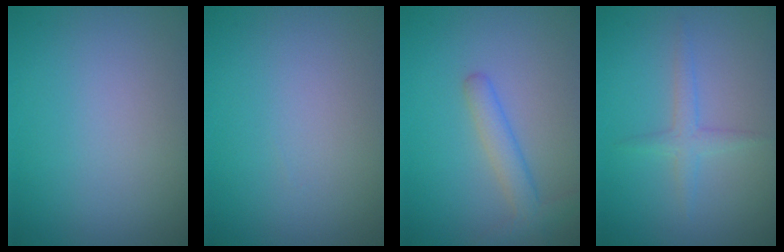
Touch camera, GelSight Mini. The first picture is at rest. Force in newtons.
{"total": 0.0}
{"total": 2.6, "press": 2.6, "slide": 0.1}
{"total": 1.6, "press": 1.6, "slide": 0.1}